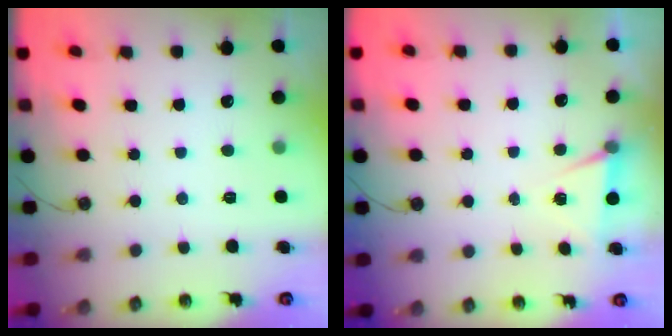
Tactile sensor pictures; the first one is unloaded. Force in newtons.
{"total": 4.7, "press": 1.3, "slide": 4.5}